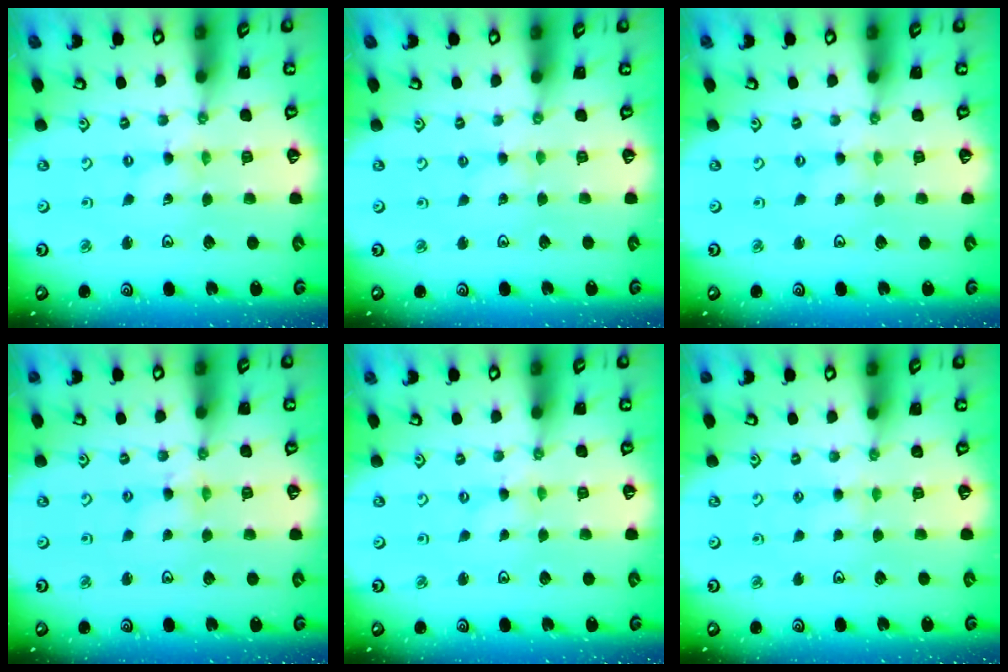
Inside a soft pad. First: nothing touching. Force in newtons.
{"total": 1.2, "press": 1.2, "slide": 0.2}
{"total": 0.0}
{"total": 2.9, "press": 2.9, "slide": 0.3}
{"total": 0.0}
{"total": 2.8, "press": 2.8, "slide": 0.3}